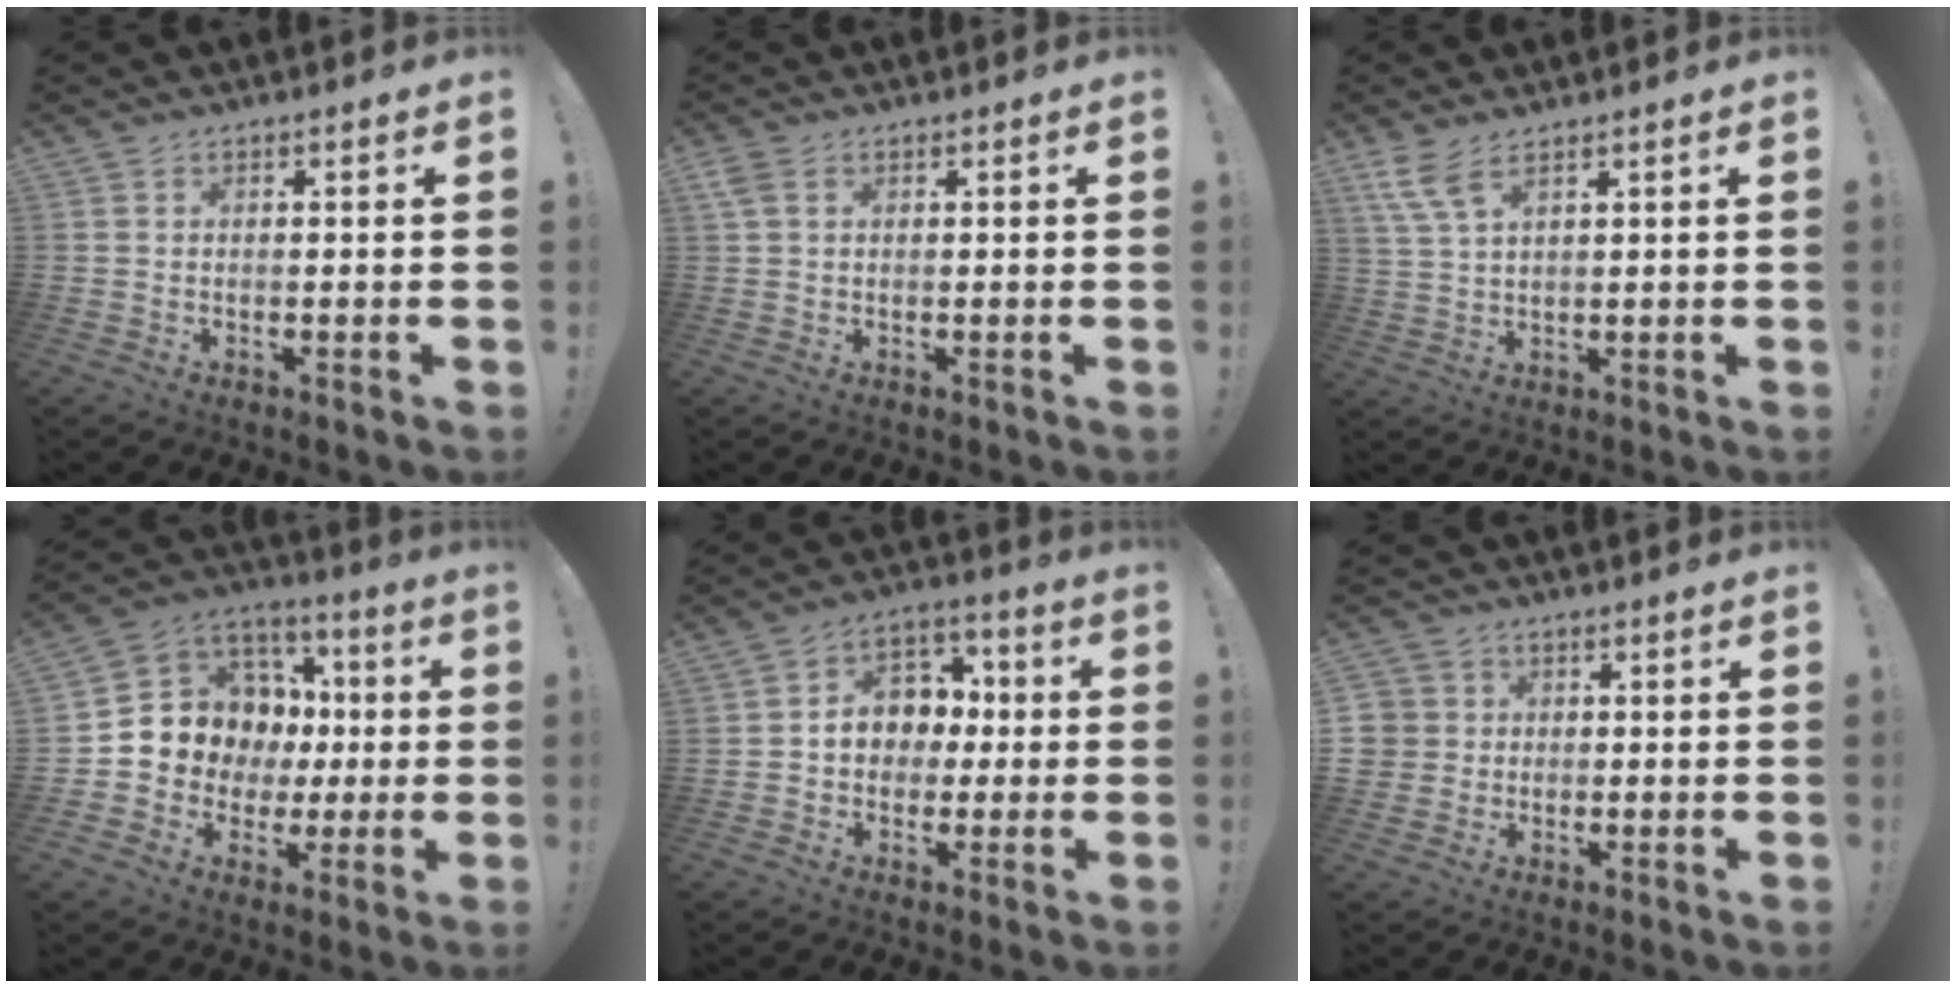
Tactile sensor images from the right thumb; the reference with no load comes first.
{"total": 3.0, "force": [1.3, 1.9, 1.9], "torque": [-0.037, 0.005, 0.026]}
{"total": 6.3, "force": [4.1, 1.7, 4.5], "torque": [-0.102, -0.010, 0.080]}
{"total": 10.6, "force": [1.0, 10.1, 2.9], "torque": [-0.038, -0.015, 0.047]}
{"total": 9.8, "force": [0.1, 8.8, 4.3], "torque": [-0.047, 0.009, 0.009]}
{"total": 5.2, "force": [0.1, 5.1, 0.9], "torque": [-0.020, 0.001, 0.004]}